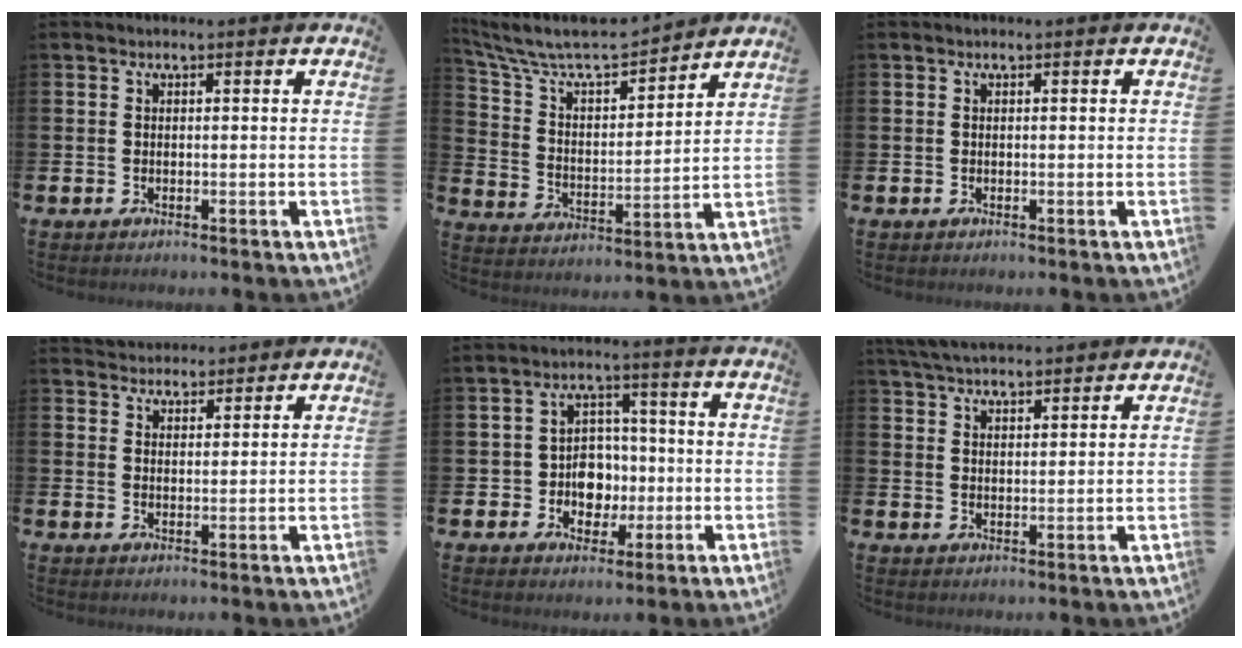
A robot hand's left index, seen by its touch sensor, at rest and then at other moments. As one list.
[{"total": 8.7, "force": [8.0, 2.1, 2.7], "torque": [-0.092, -0.057, 0.138]}, {"total": 0.0}, {"total": 3.2, "force": [3.0, 0.8, -0.4], "torque": [0.003, -0.013, 0.055]}, {"total": 5.6, "force": [-0.8, 5.1, 2.1], "torque": [-0.045, 0.011, -0.021]}, {"total": 4.5, "force": [4.4, 0.4, 0.7], "torque": [-0.030, -0.015, 0.082]}]